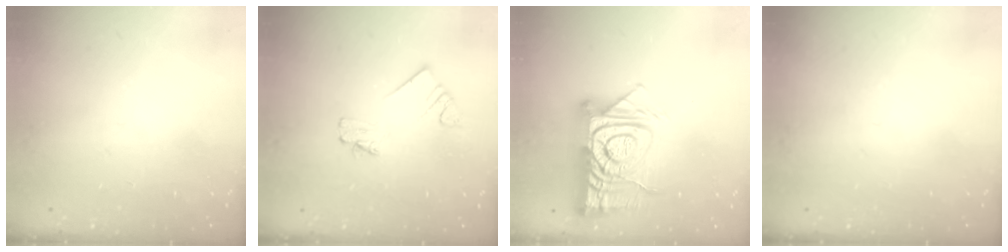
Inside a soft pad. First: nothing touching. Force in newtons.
{"total": 2.0, "press": 2.0, "slide": 0.3}
{"total": 16.8, "press": 16.8, "slide": 1.7}
{"total": 0.0}